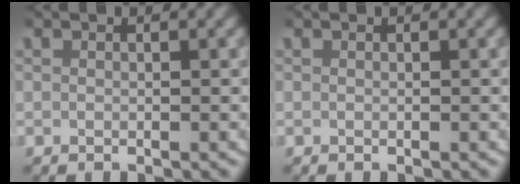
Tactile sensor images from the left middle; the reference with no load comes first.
{"total": 0.0}